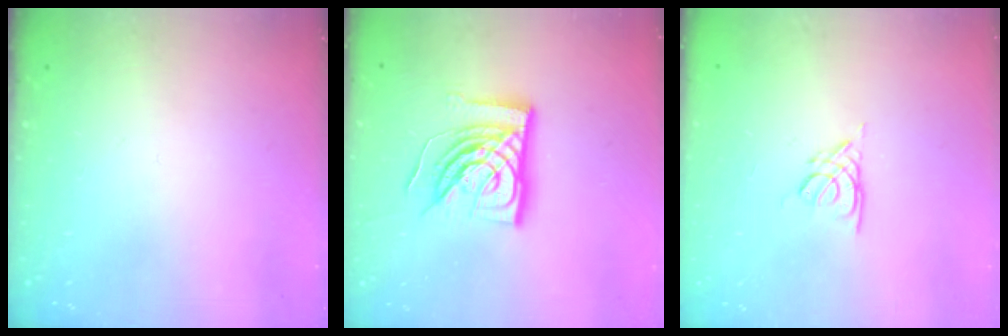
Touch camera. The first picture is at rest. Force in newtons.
{"total": 15.9, "press": 15.8, "slide": 1.9}
{"total": 2.7, "press": 2.7, "slide": 0.4}